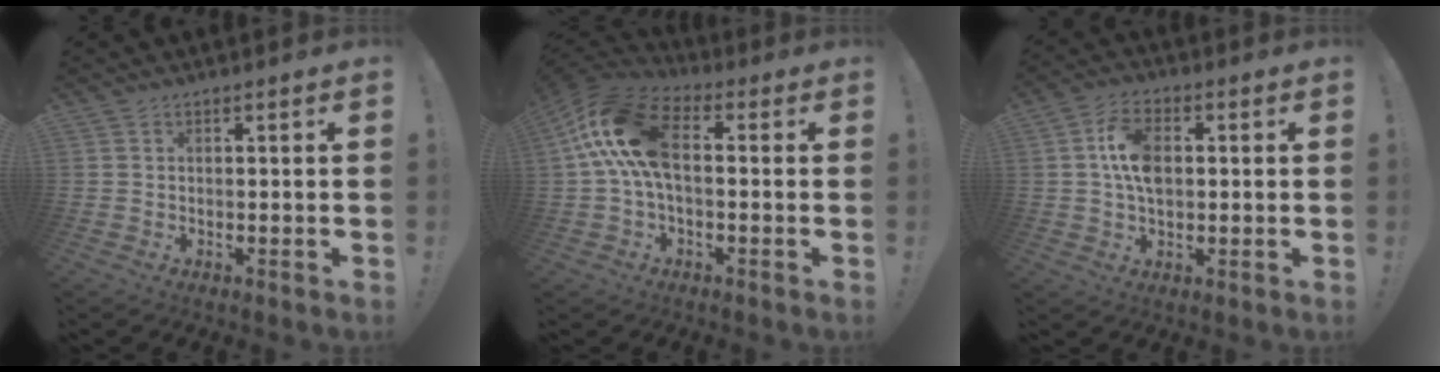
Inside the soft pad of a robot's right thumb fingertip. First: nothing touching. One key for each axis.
{"total": 14.9, "fx": 2.2, "fy": 8.1, "fz": 12.4, "tx": -0.241, "ty": 0.006, "tz": 0.041}
{"total": 9.5, "fx": 0.9, "fy": 6.1, "fz": 7.2, "tx": -0.132, "ty": 0.011, "tz": 0.020}